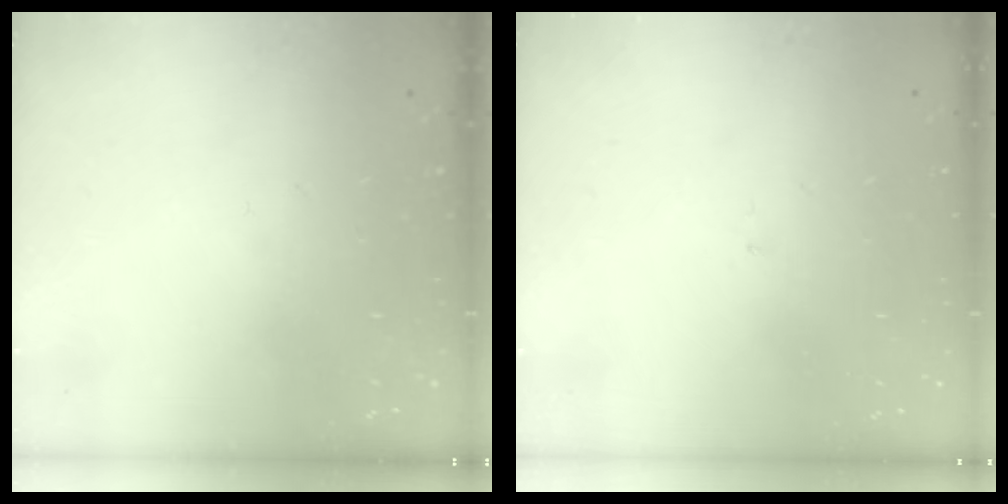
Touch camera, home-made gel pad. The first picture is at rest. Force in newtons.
{"total": 0.8, "press": 0.8, "slide": 0.1}